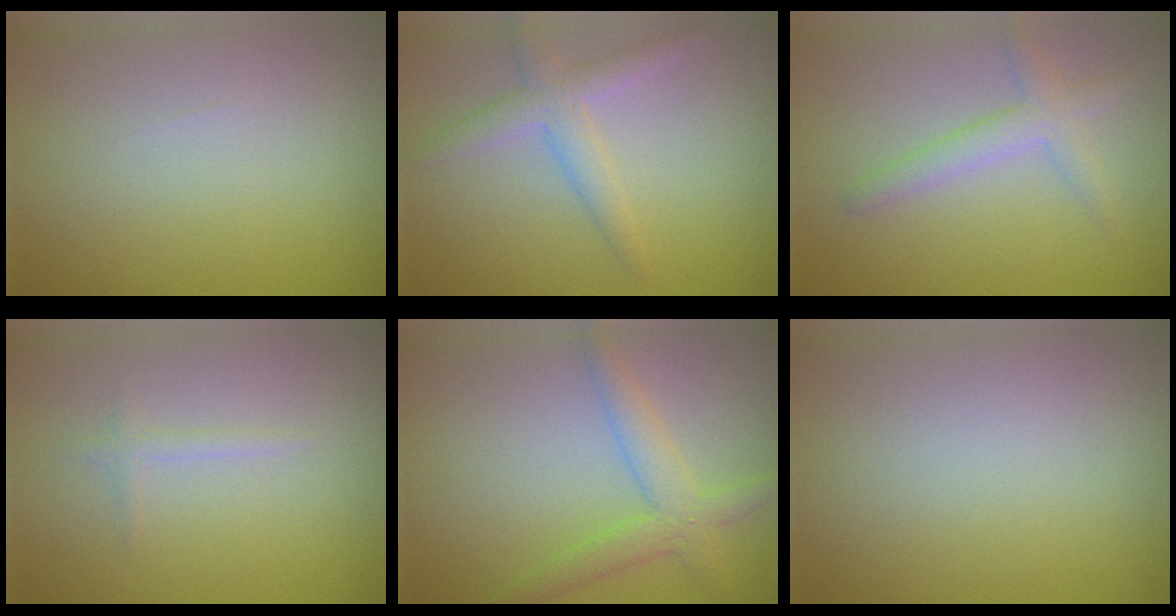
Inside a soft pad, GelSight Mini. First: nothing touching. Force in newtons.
{"total": 2.8, "press": 2.8, "slide": 0.1}
{"total": 2.5, "press": 2.5, "slide": 0.1}
{"total": 0.8, "press": 0.8, "slide": 0.1}
{"total": 3.2, "press": 3.2, "slide": 0.1}
{"total": 0.0}